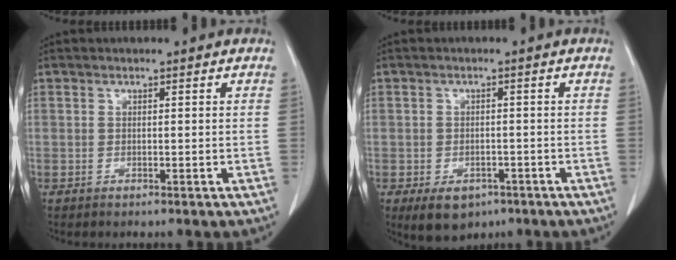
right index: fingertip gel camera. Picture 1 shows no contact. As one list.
[{"total": 5.7, "force": [-3.3, 3.9, 2.6], "torque": [-0.037, -0.002, -0.039]}]